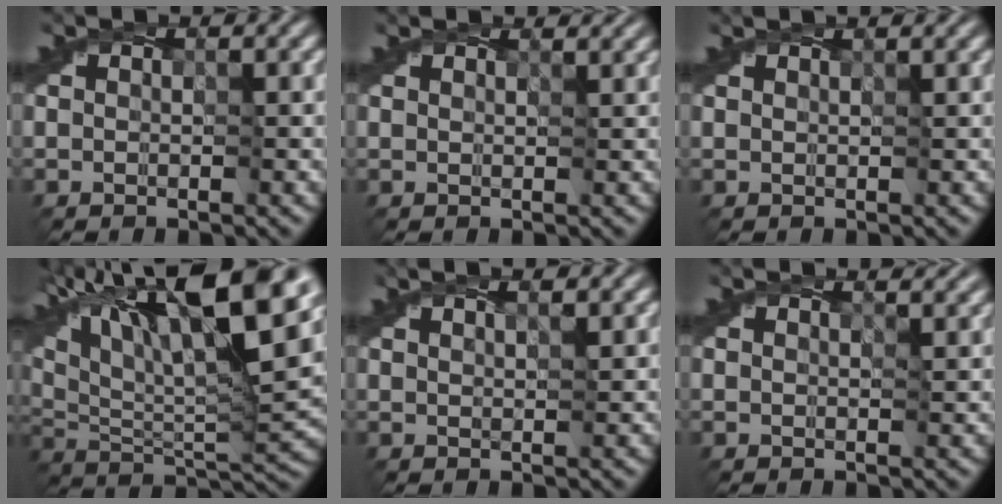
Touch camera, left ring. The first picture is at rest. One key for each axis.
{"total": 1.7, "fx": 1.5, "fy": 0.4, "fz": 0.7, "tx": -0.011, "ty": 0.001, "tz": 0.007}
{"total": 0.9, "fx": 0.8, "fy": -0.1, "fz": 0.4, "tx": -0.007, "ty": 0.002, "tz": 0.006}
{"total": 18.7, "fx": 10.0, "fy": 6.4, "fz": 14.4, "tx": -0.238, "ty": 0.038, "tz": 0.163}
{"total": 1.9, "fx": 1.6, "fy": 0.2, "fz": 1.0, "tx": -0.009, "ty": -0.001, "tz": 0.014}
{"total": 2.3, "fx": 1.7, "fy": 0.8, "fz": 1.3, "tx": -0.014, "ty": 0.006, "tz": 0.004}